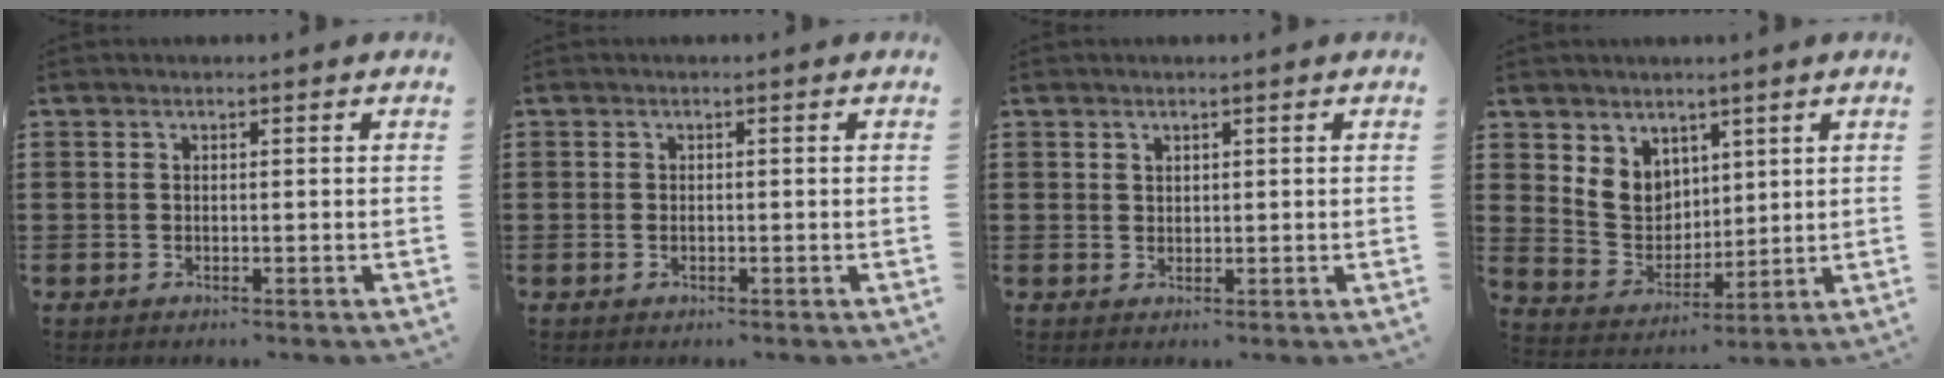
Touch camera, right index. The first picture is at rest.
{"total": 0.5, "force": [-0.1, 0.1, 0.5], "torque": [-0.013, -0.004, 0.000]}
{"total": 1.2, "force": [1.0, 0.7, 0.2], "torque": [-0.005, 0.001, 0.019]}
{"total": 6.2, "force": [3.1, 5.1, 1.6], "torque": [-0.058, 0.003, 0.060]}